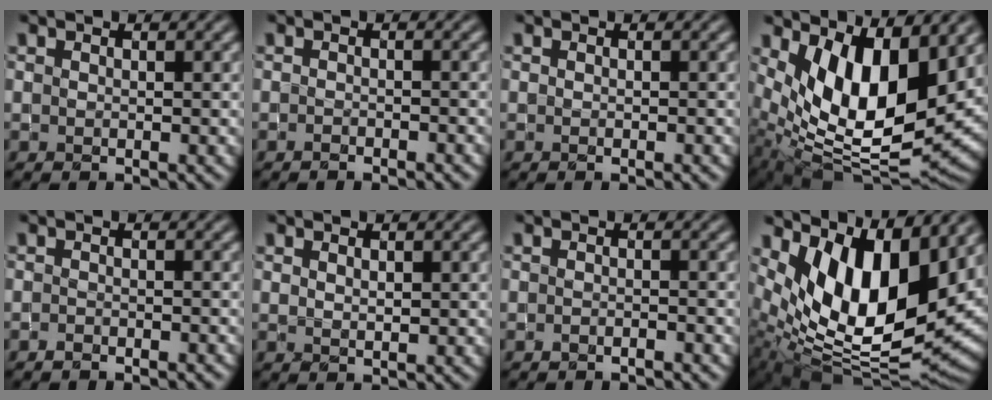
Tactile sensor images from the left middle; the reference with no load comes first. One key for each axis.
{"total": 1.4, "fx": -1.2, "fy": 0.2, "fz": 0.7, "tx": -0.012, "ty": 0.004, "tz": -0.018}
{"total": 0.9, "fx": -0.4, "fy": 0.2, "fz": 0.8, "tx": -0.006, "ty": -0.005, "tz": -0.004}
{"total": 11.8, "fx": 3.0, "fy": 5.7, "fz": 9.8, "tx": -0.163, "ty": -0.022, "tz": 0.057}
{"total": 1.3, "fx": -1.2, "fy": 0.0, "fz": 0.3, "tx": -0.005, "ty": 0.003, "tz": -0.021}
{"total": 0.8, "fx": 0.5, "fy": 0.4, "fz": 0.6, "tx": -0.011, "ty": 0.000, "tz": 0.013}
{"total": 1.1, "fx": -1.1, "fy": 0.1, "fz": 0.4, "tx": -0.007, "ty": 0.002, "tz": -0.020}
{"total": 12.5, "fx": 4.2, "fy": 6.0, "fz": 10.2, "tx": -0.172, "ty": -0.010, "tz": 0.073}